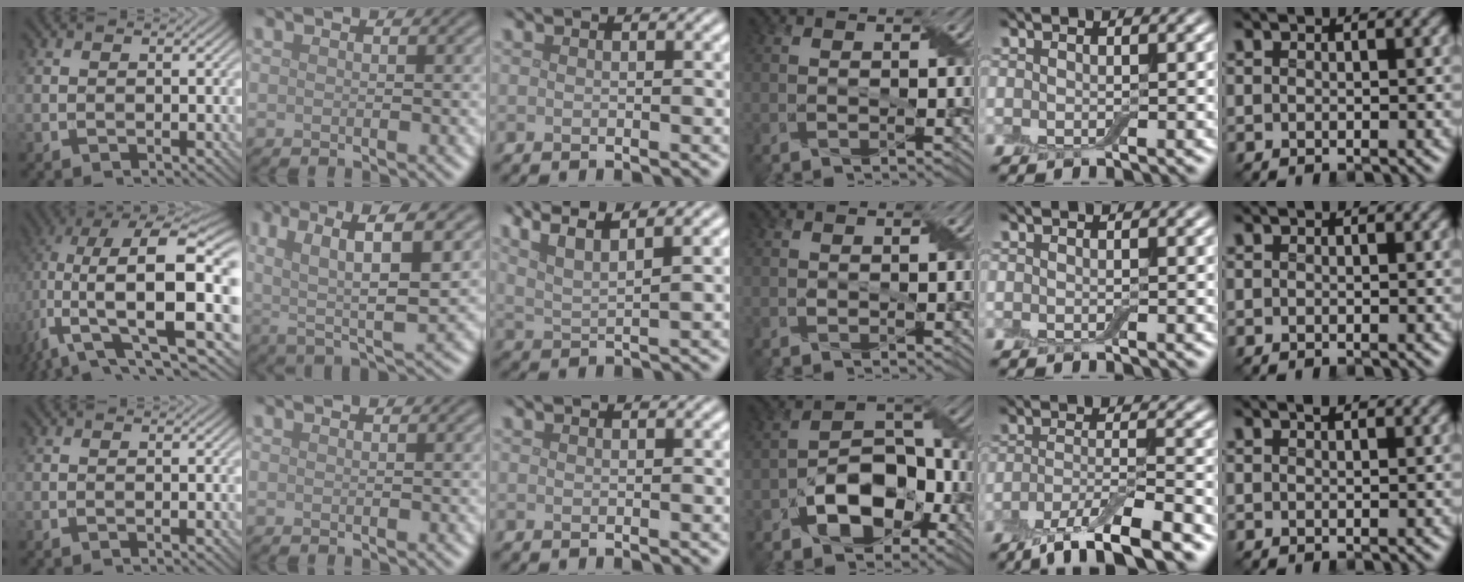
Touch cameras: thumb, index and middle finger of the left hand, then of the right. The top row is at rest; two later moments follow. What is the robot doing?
{"motion": "peel", "object": "bubble wrap"}